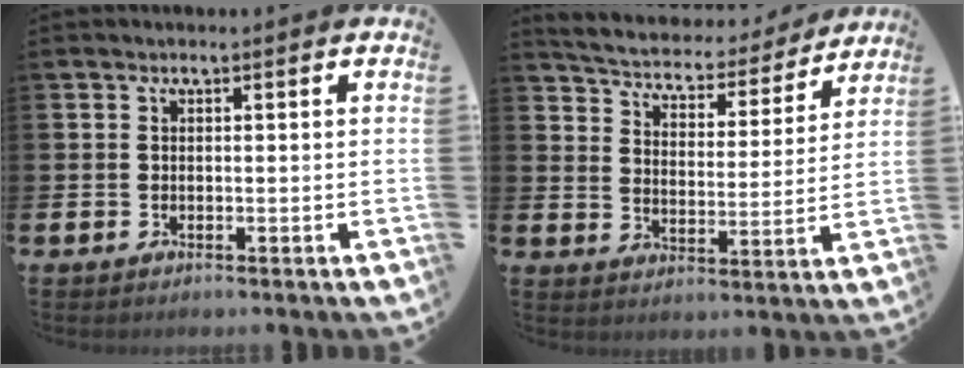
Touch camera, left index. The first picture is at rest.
{"total": 4.8, "force": [4.5, 1.5, 0.8], "torque": [-0.038, -0.042, 0.070]}